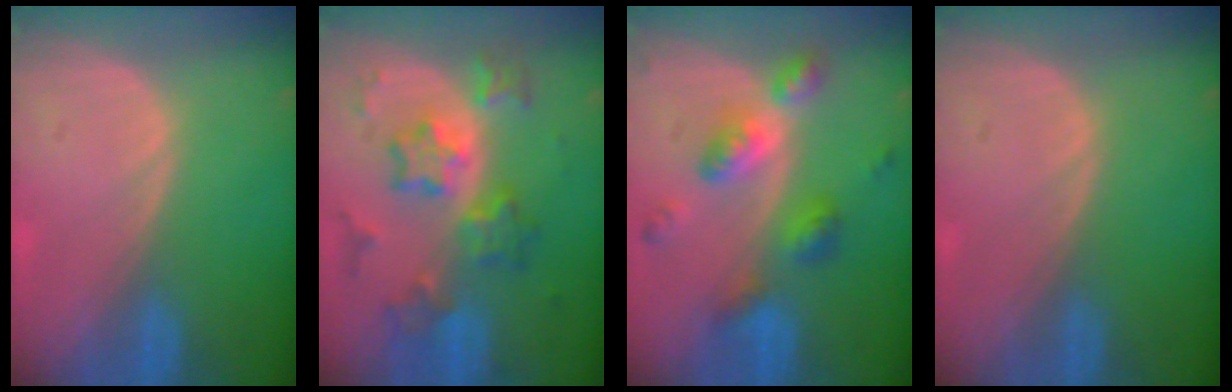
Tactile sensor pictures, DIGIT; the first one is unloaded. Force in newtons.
{"total": 8.7, "press": 8.7, "slide": 0.6}
{"total": 7.4, "press": 7.4, "slide": 0.6}
{"total": 0.0}